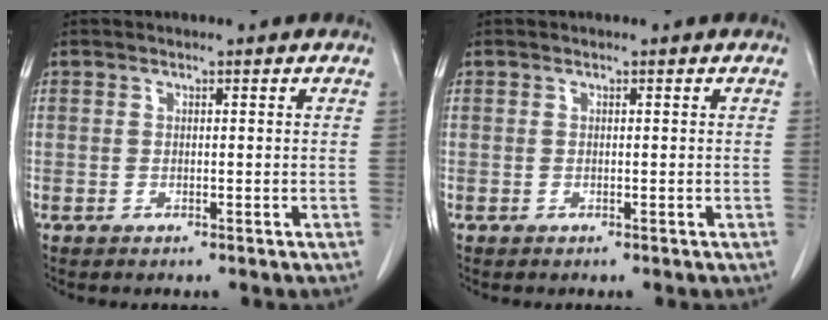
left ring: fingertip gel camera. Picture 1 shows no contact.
{"total": 0.0}